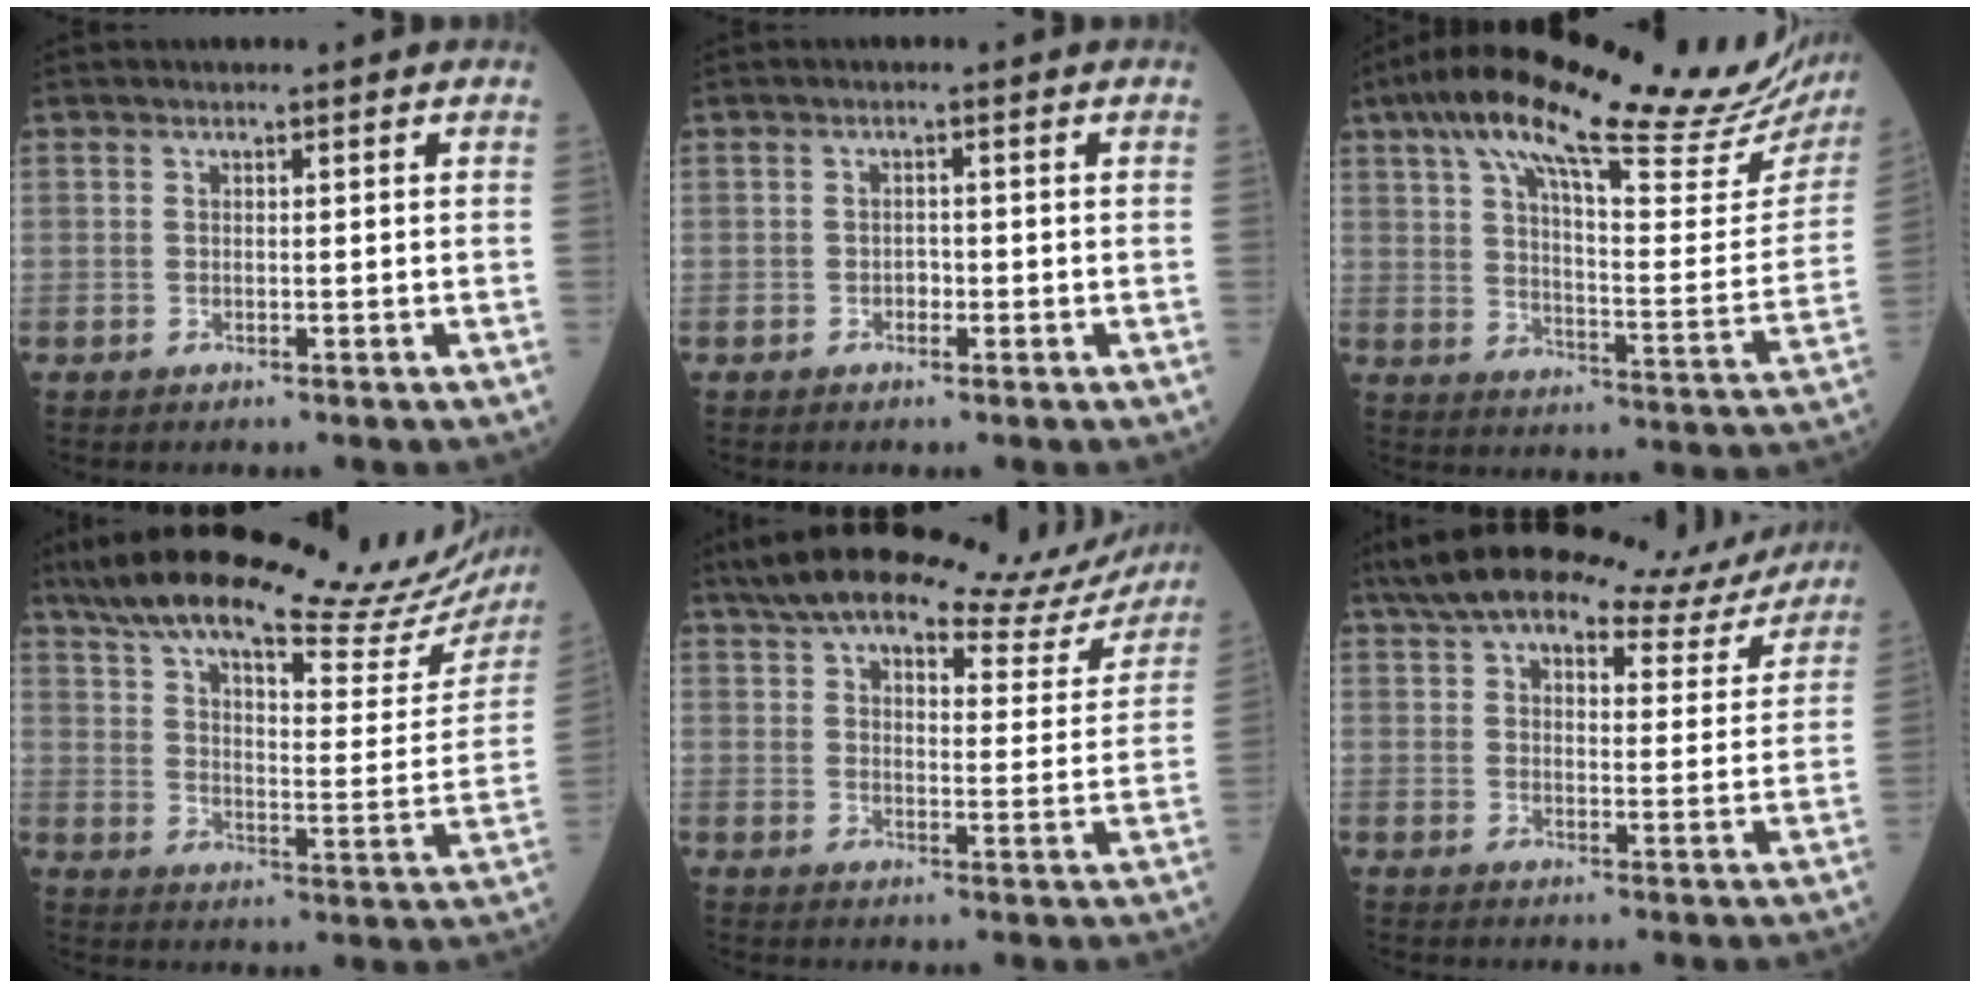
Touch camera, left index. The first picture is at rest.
{"total": 1.2, "force": [-0.5, 0.8, 0.7], "torque": [-0.009, 0.004, -0.010]}
{"total": 30.1, "force": [23.8, 4.7, 17.8], "torque": [-0.282, -0.009, 0.314]}
{"total": 31.3, "force": [27.0, 5.5, 14.9], "torque": [-0.247, -0.038, 0.348]}
{"total": 21.6, "force": [19.2, 5.9, 7.9], "torque": [-0.111, 0.000, 0.239]}
{"total": 18.0, "force": [15.1, 5.9, 7.9], "torque": [-0.114, 0.025, 0.192]}